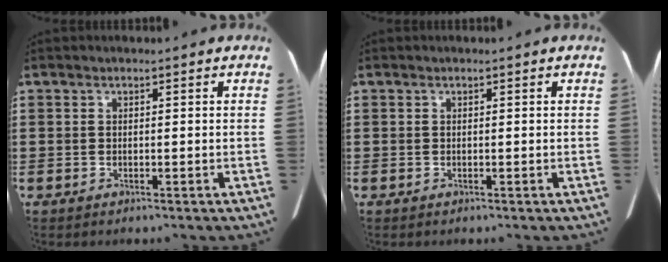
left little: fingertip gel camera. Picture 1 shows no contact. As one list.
[{"total": 0.0}]